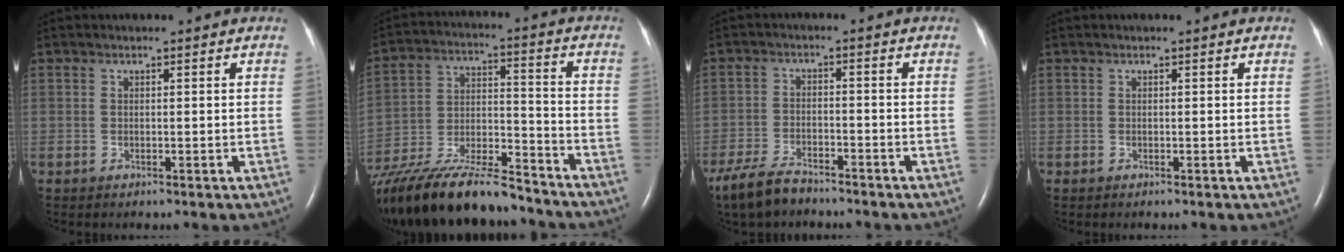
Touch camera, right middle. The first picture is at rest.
{"total": 24.9, "force": [-20.8, 4.9, 12.7], "torque": [-0.267, -0.035, -0.350]}
{"total": 7.1, "force": [-6.0, 2.1, 3.1], "torque": [-0.072, -0.016, -0.111]}
{"total": 0.0}